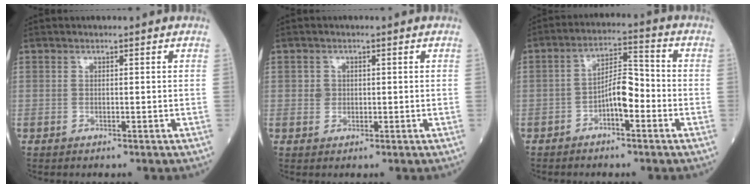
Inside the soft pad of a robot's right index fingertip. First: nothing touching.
{"total": 1.5, "force": [0.2, 1.4, 0.4], "torque": [-0.005, 0.002, 0.004]}
{"total": 6.1, "force": [-2.3, 1.9, 5.3], "torque": [-0.095, 0.019, -0.042]}